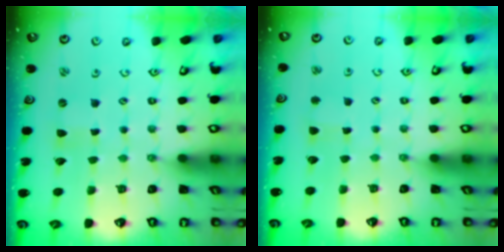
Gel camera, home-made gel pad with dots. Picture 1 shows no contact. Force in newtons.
{"total": 2.8, "press": 2.8, "slide": 0.3}